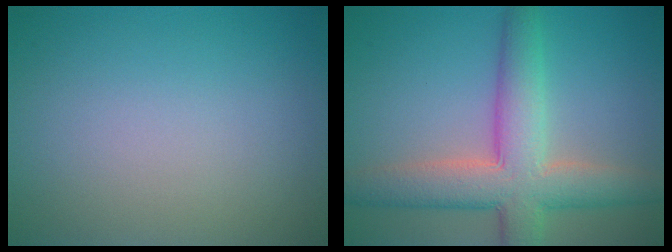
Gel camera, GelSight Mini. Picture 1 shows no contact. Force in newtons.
{"total": 7.4, "press": 7.4, "slide": 0.4}